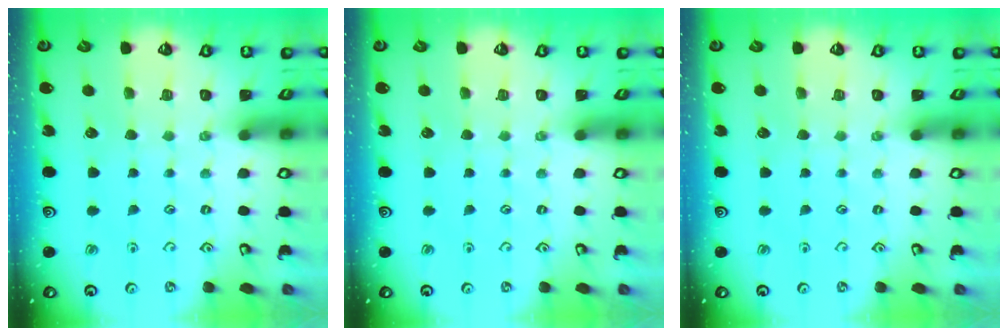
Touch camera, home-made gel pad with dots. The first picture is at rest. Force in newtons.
{"total": 0.0}
{"total": 0.0}